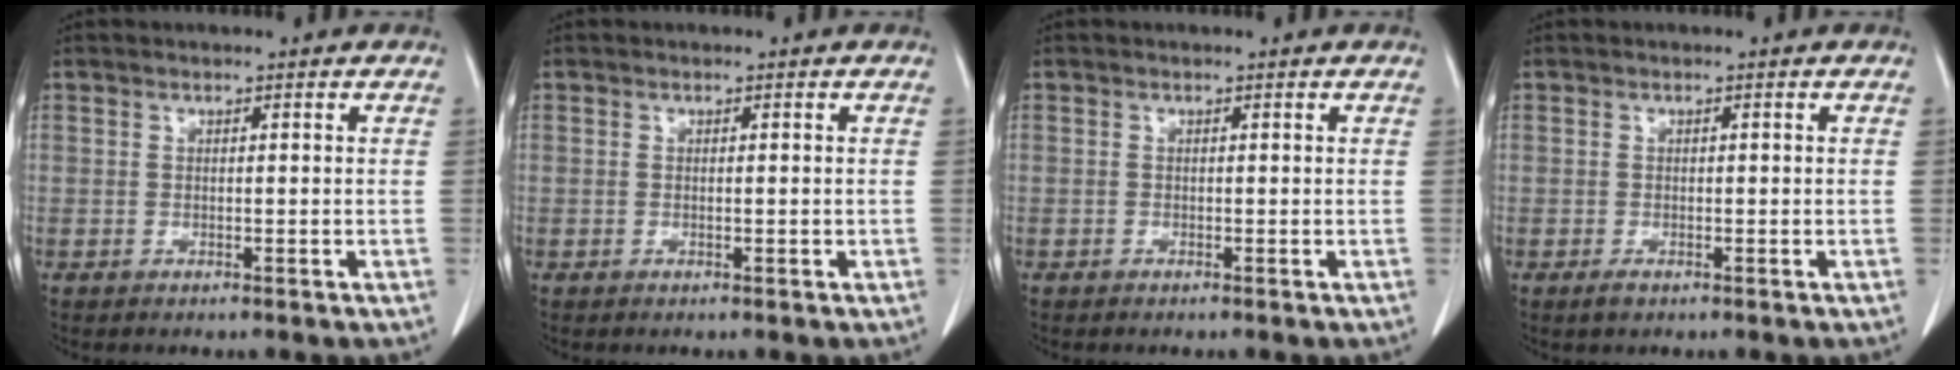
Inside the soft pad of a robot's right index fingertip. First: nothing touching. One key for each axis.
{"total": 0.0}
{"total": 0.0}
{"total": 1.1, "fx": -0.6, "fy": 0.6, "fz": 0.6, "tx": -0.014, "ty": -0.002, "tz": -0.008}